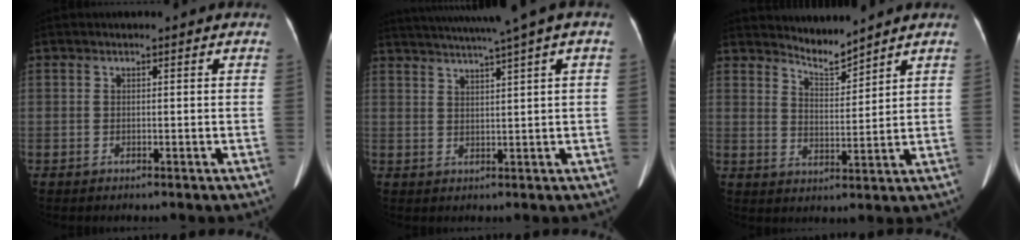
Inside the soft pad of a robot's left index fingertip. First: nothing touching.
{"total": 11.2, "force": [8.4, -1.4, 7.3], "torque": [-0.122, 0.019, 0.114]}
{"total": 4.2, "force": [4.2, -0.3, 0.4], "torque": [-0.013, -0.012, 0.081]}